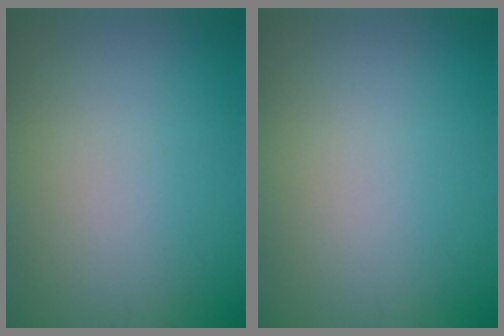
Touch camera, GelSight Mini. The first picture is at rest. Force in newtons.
{"total": 0.0}